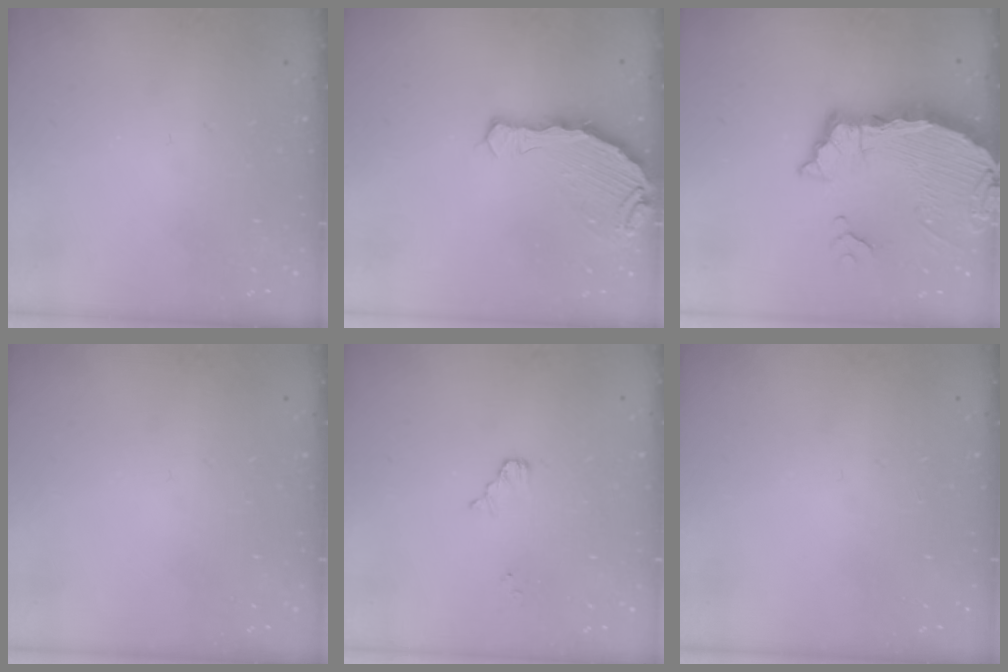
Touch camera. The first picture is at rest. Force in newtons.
{"total": 7.9, "press": 6.2, "slide": 4.9}
{"total": 7.7, "press": 7.7, "slide": 0.7}
{"total": 0.0}
{"total": 2.9, "press": 2.8, "slide": 0.4}
{"total": 0.0}